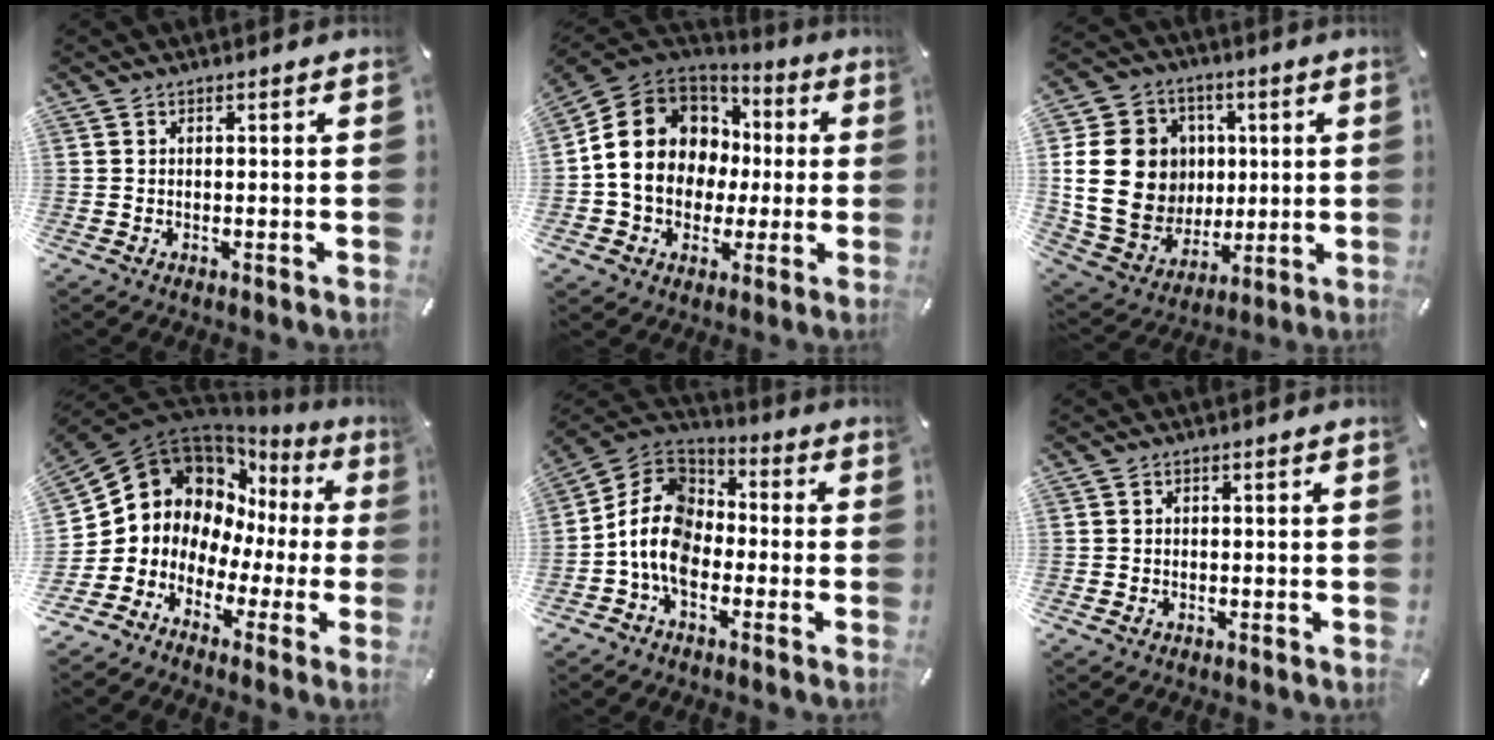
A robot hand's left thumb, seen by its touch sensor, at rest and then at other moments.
{"total": 15.4, "force": [-0.8, 13.7, 7.1], "torque": [-0.155, 0.011, -0.010]}
{"total": 20.4, "force": [2.5, 17.9, 9.5], "torque": [-0.190, -0.002, 0.067]}
{"total": 10.7, "force": [3.9, 9.5, 2.7], "torque": [-0.083, -0.061, 0.077]}
{"total": 11.9, "force": [-4.5, 8.6, 6.8], "torque": [-0.160, 0.028, -0.087]}
{"total": 1.0, "force": [-0.3, 0.8, 0.4], "torque": [-0.008, 0.003, -0.008]}